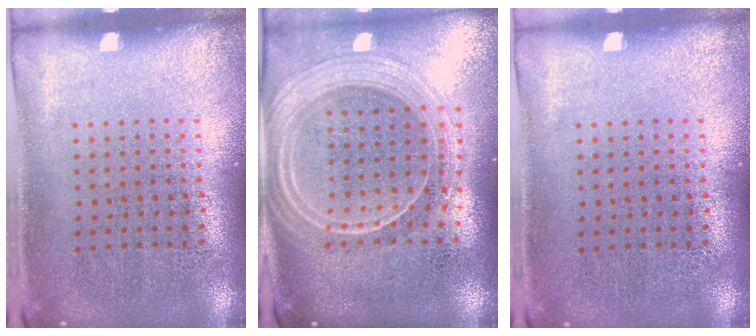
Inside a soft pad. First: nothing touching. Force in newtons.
{"total": 2.4, "press": 2.1, "slide": 1.2}
{"total": 0.0}